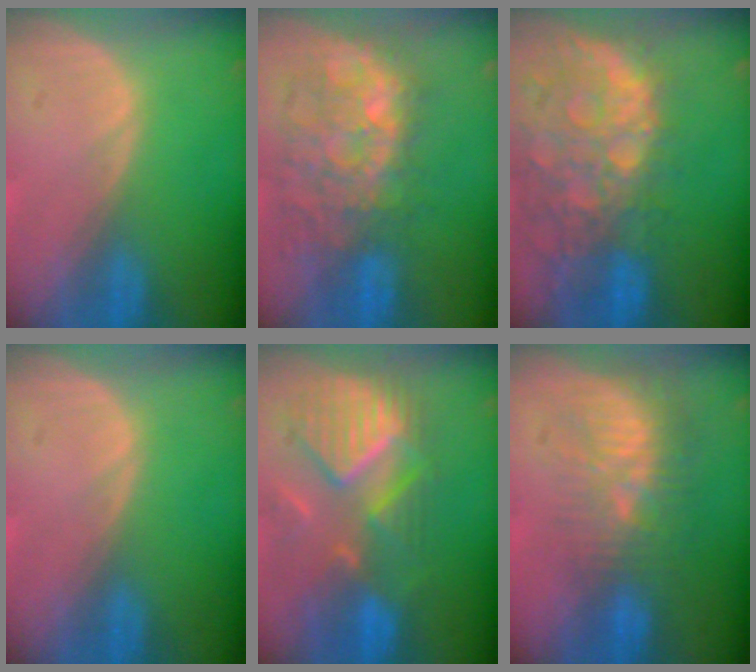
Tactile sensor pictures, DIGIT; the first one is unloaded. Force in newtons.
{"total": 10.5, "press": 9.9, "slide": 3.4}
{"total": 13.8, "press": 11.2, "slide": 8.1}
{"total": 0.0}
{"total": 10.6, "press": 9.7, "slide": 4.3}
{"total": 9.7, "press": 8.9, "slide": 3.8}